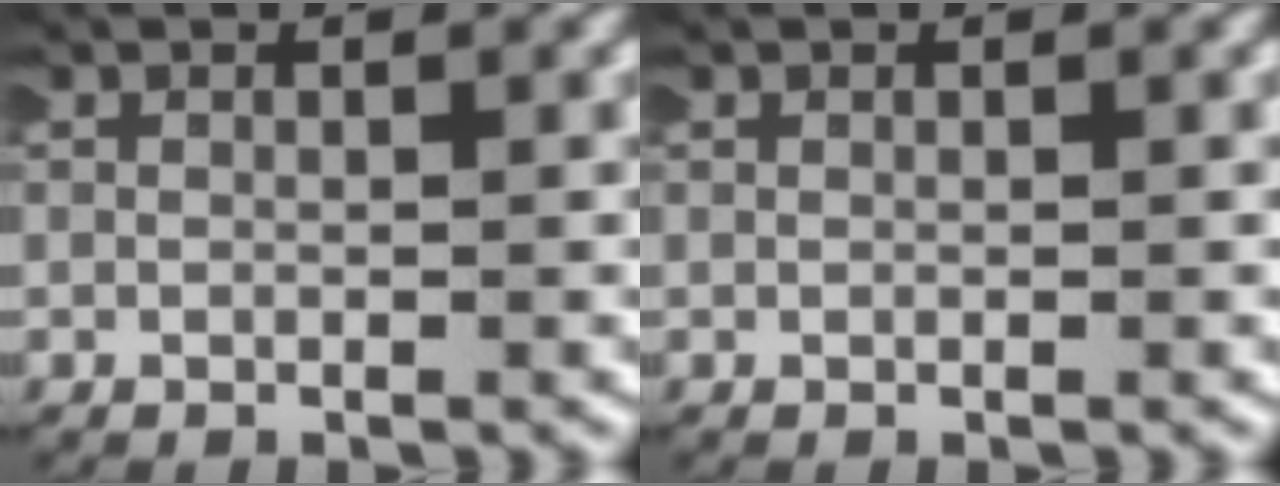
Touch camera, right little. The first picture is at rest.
{"total": 0.0}